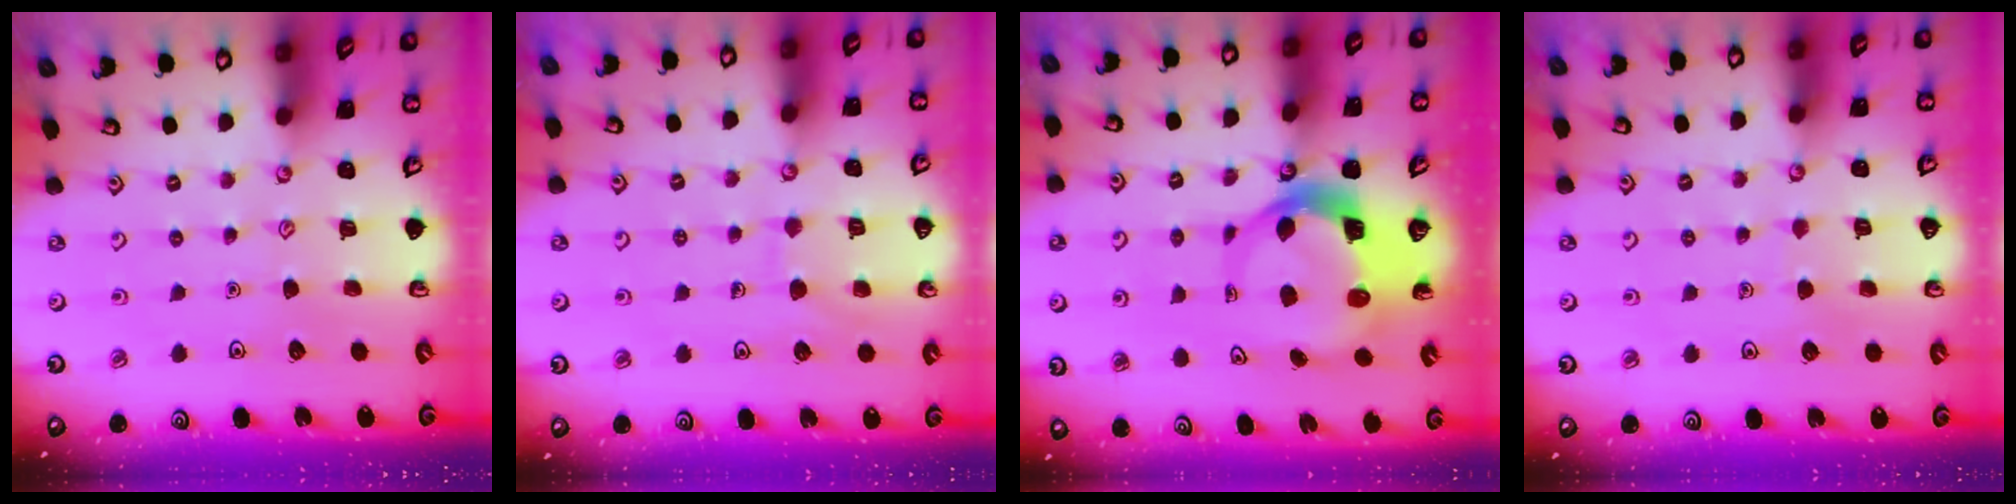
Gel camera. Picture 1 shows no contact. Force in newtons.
{"total": 6.7, "press": 6.7, "slide": 0.4}
{"total": 7.3, "press": 7.2, "slide": 1.2}
{"total": 3.6, "press": 3.6, "slide": 0.4}